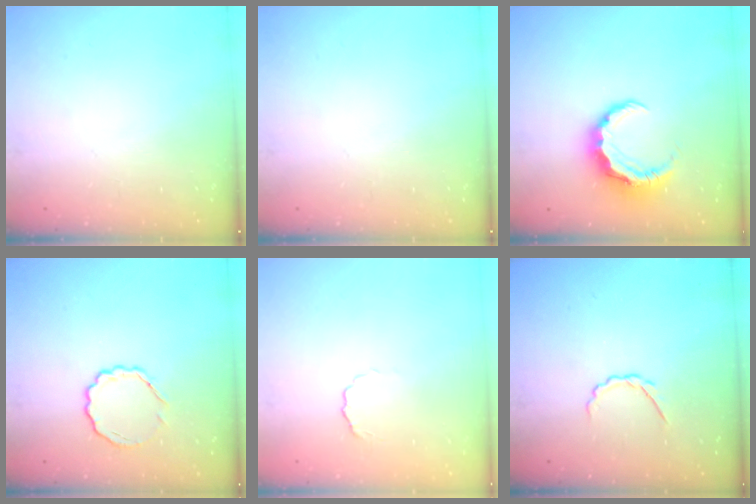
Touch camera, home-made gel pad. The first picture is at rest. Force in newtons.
{"total": 0.0}
{"total": 7.8, "press": 7.8, "slide": 0.6}
{"total": 6.2, "press": 6.1, "slide": 1.4}
{"total": 3.1, "press": 3.0, "slide": 0.8}
{"total": 2.4, "press": 2.3, "slide": 0.7}